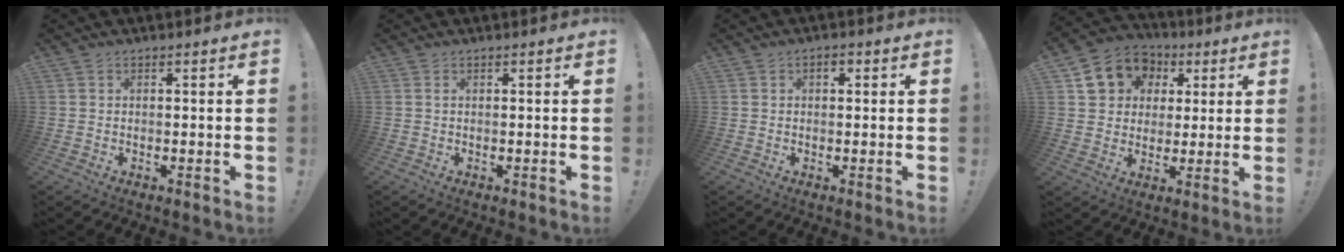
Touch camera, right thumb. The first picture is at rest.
{"total": 0.5, "force": [0.1, -0.3, 0.5], "torque": [-0.013, 0.002, 0.002]}
{"total": 1.7, "force": [0.3, 1.2, 1.2], "torque": [-0.009, 0.001, 0.001]}
{"total": 12.3, "force": [4.5, 10.5, 4.4], "torque": [-0.058, -0.017, 0.092]}